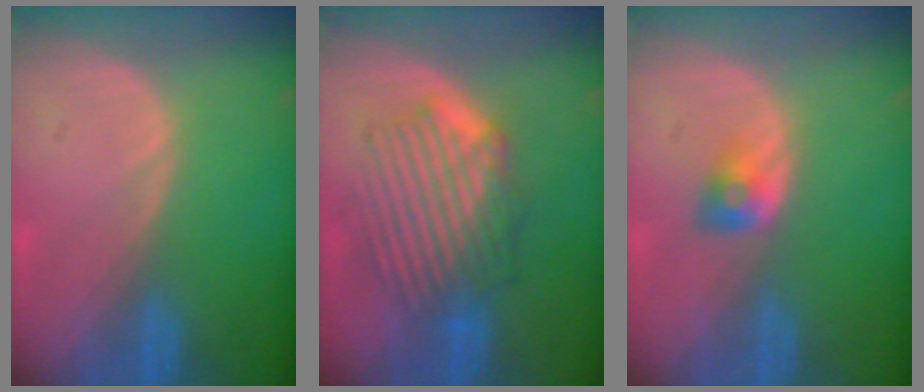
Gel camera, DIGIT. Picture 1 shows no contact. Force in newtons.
{"total": 8.9, "press": 8.2, "slide": 3.4}
{"total": 2.7, "press": 2.4, "slide": 1.2}